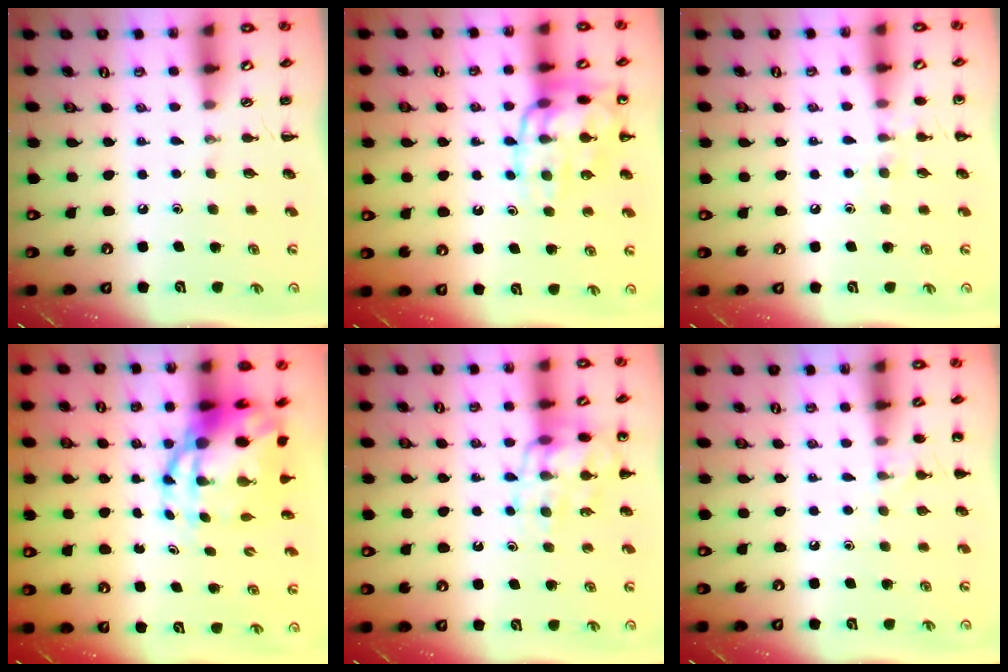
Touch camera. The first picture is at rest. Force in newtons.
{"total": 15.5, "press": 15.3, "slide": 1.9}
{"total": 5.9, "press": 5.7, "slide": 1.4}
{"total": 10.4, "press": 10.0, "slide": 2.7}
{"total": 15.3, "press": 15.0, "slide": 3.0}
{"total": 5.6, "press": 5.4, "slide": 1.6}